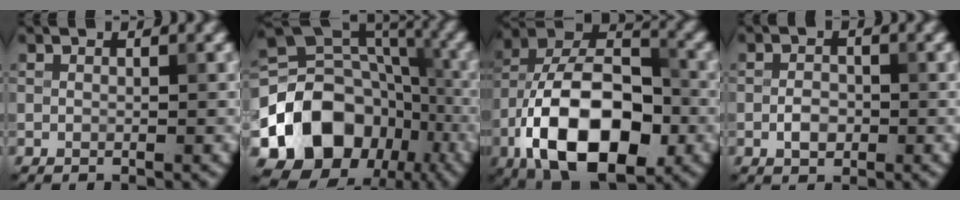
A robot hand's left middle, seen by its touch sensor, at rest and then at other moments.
{"total": 12.9, "force": [-5.3, 10.0, 6.3], "torque": [-0.119, -0.002, -0.094]}
{"total": 14.8, "force": [-5.6, 8.0, 11.1], "torque": [-0.175, -0.001, -0.105]}
{"total": 1.9, "force": [-0.6, 1.3, 1.3], "torque": [-0.024, 0.003, -0.015]}